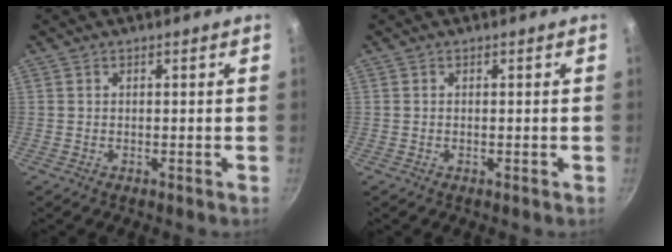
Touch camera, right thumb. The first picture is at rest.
{"total": 0.0}